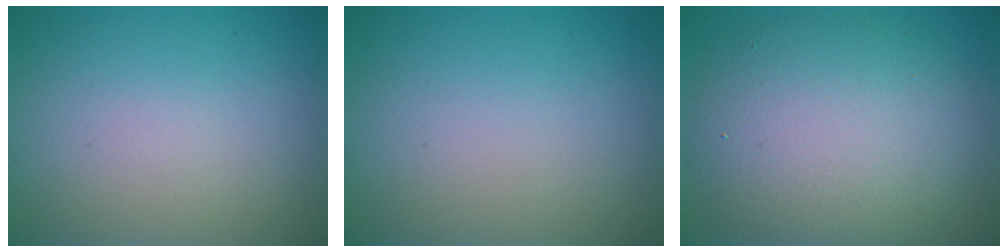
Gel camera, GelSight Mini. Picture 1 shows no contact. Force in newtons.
{"total": 0.0}
{"total": 9.1, "press": 9.1, "slide": 0.6}